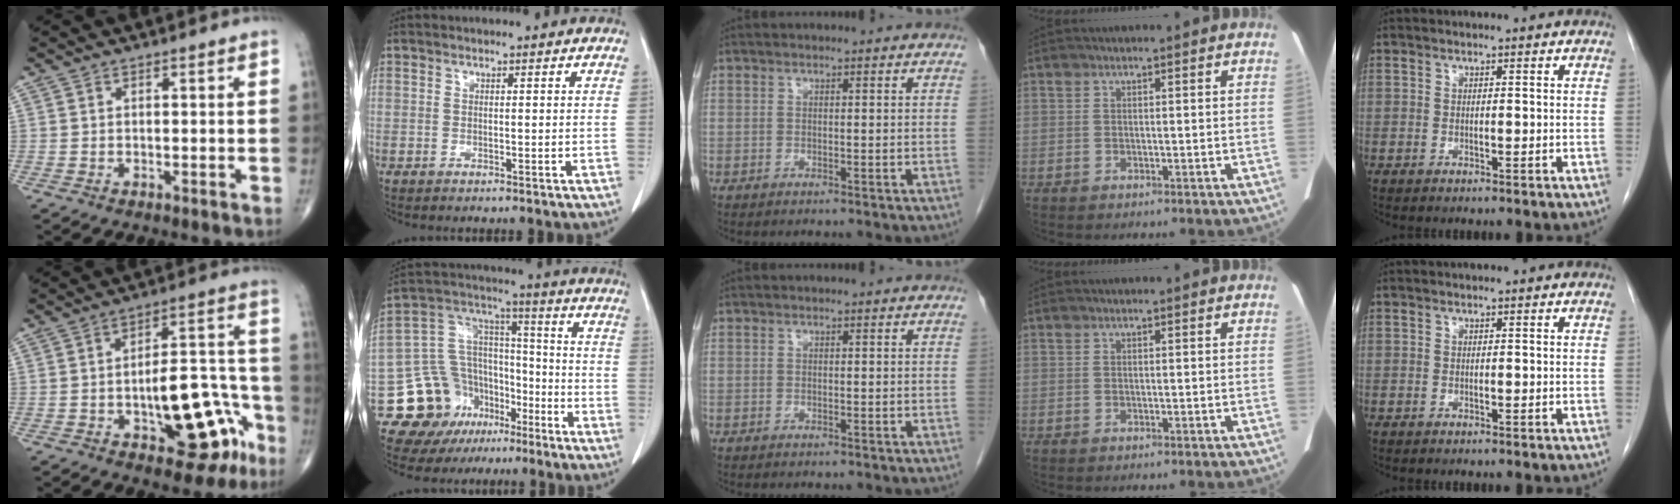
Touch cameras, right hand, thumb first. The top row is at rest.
{"thumb": {"total": 18.4, "force": [-7.2, 8.5, 14.6], "torque": [-0.158, 0.058, -0.085]}, "index": {"total": 16.6, "force": [-8.7, 13.0, 5.3], "torque": [-0.096, 0.098, -0.134]}}